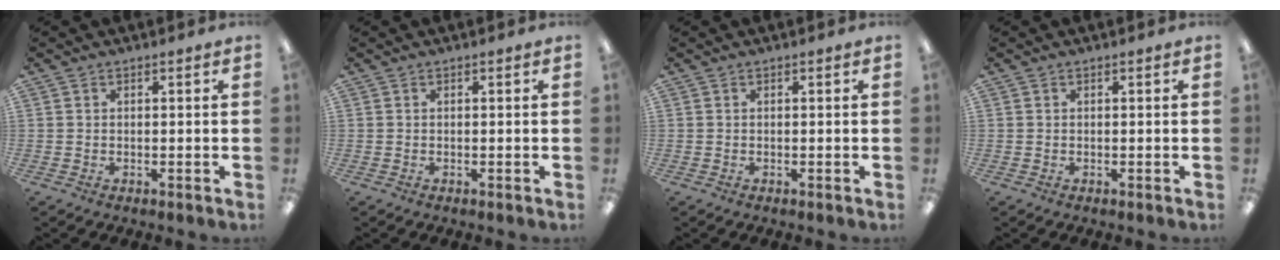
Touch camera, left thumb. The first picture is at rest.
{"total": 0.0}
{"total": 0.0}
{"total": 0.0}